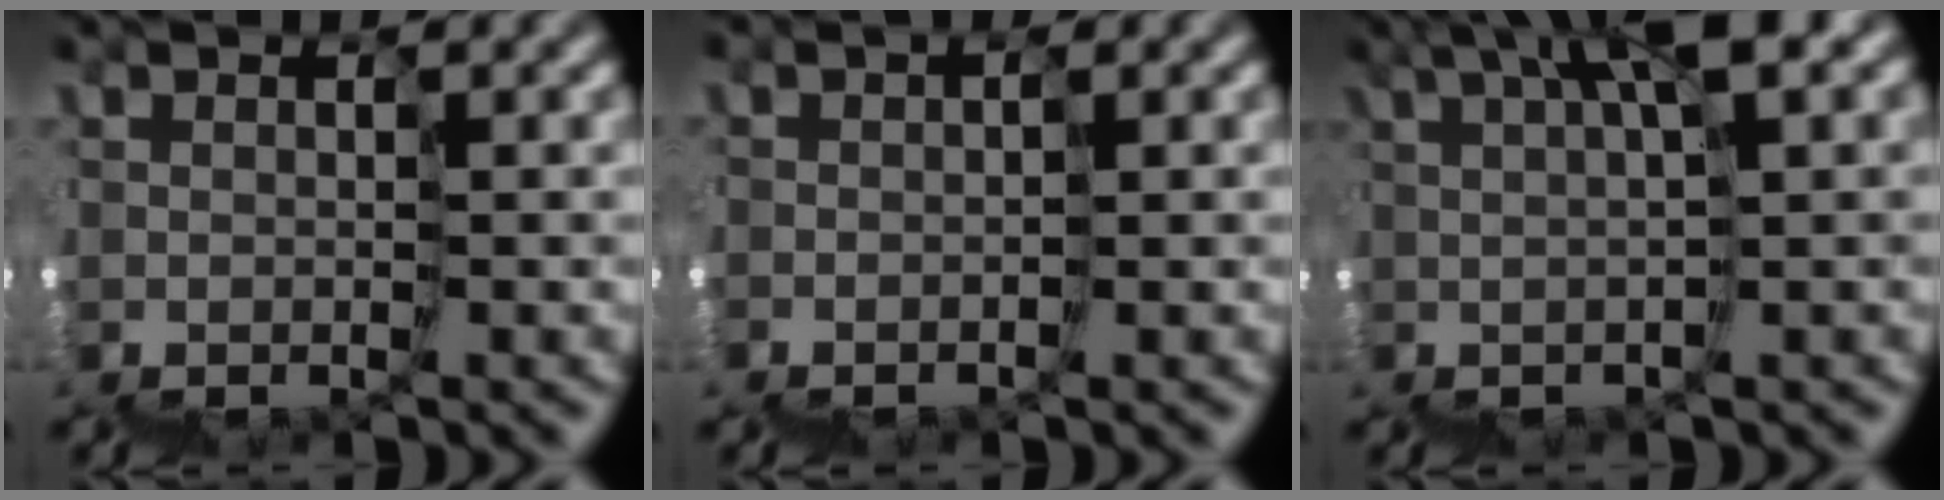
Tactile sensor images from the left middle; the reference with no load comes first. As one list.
[{"total": 1.7, "force": [-1.2, 1.1, 0.2], "torque": [0.002, 0.007, -0.021]}, {"total": 5.8, "force": [4.0, -0.3, 4.3], "torque": [-0.051, 0.051, 0.061]}]